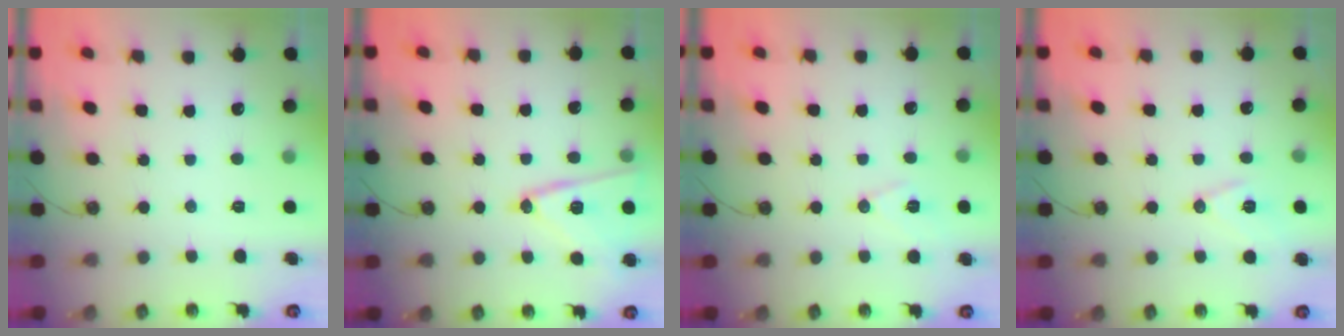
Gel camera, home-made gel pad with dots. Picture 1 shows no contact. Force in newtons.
{"total": 14.3, "press": 14.0, "slide": 2.9}
{"total": 7.7, "press": 6.7, "slide": 3.8}
{"total": 9.4, "press": 8.7, "slide": 3.5}